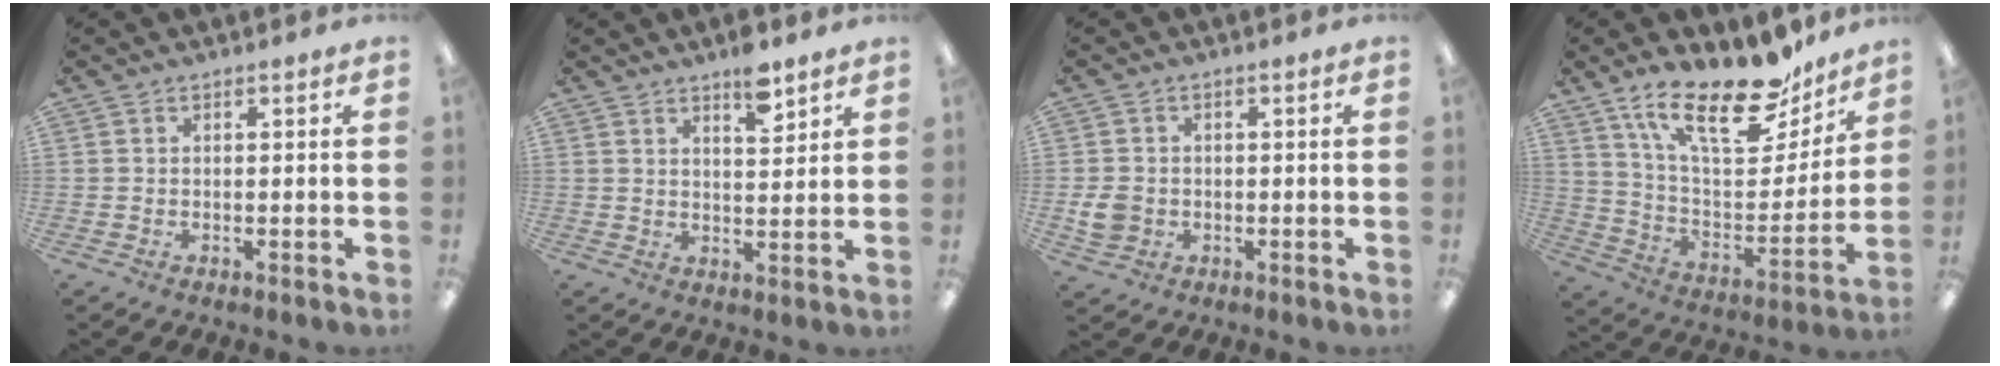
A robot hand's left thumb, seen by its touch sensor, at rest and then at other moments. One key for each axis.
{"total": 6.7, "fx": 5.0, "fy": 2.3, "fz": 3.8, "tx": -0.046, "ty": -0.031, "tz": 0.082}
{"total": 4.6, "fx": -0.3, "fy": 4.0, "fz": 2.3, "tx": -0.045, "ty": 0.001, "tz": -0.007}
{"total": 23.6, "fx": 16.6, "fy": 8.9, "fz": 14.1, "tx": -0.226, "ty": -0.105, "tz": 0.286}